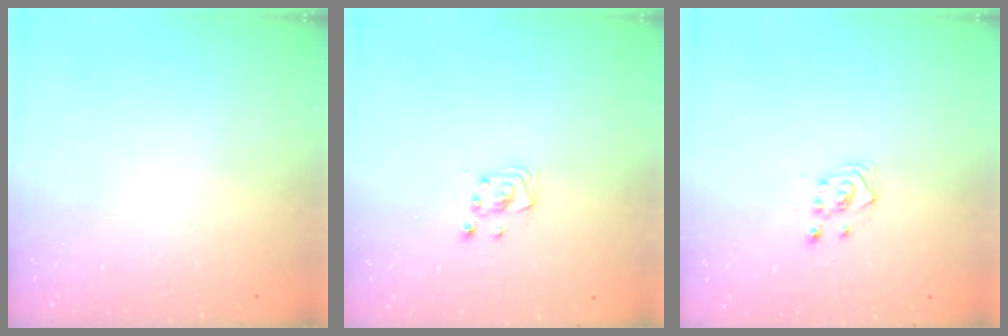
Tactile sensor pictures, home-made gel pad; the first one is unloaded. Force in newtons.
{"total": 2.5, "press": 2.5, "slide": 0.2}
{"total": 3.3, "press": 3.2, "slide": 1.0}